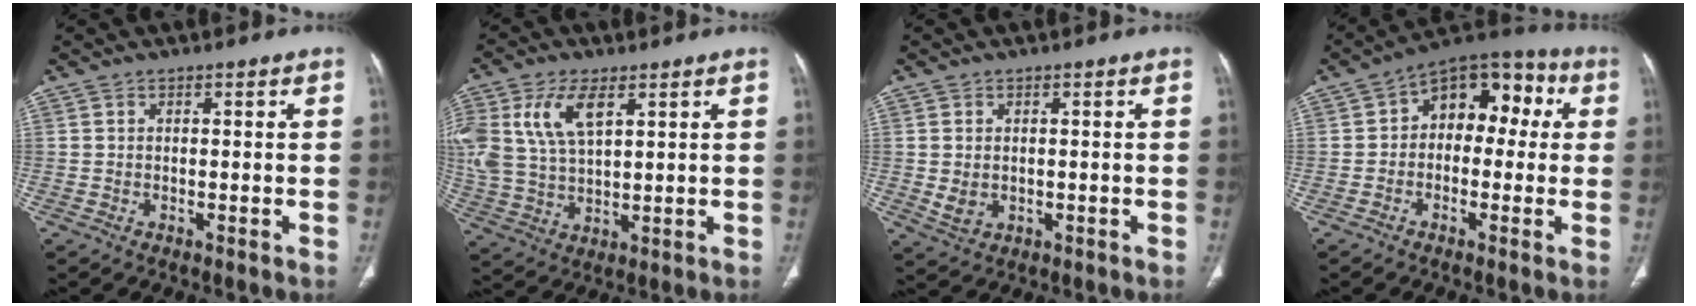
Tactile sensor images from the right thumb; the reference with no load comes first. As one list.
[{"total": 13.5, "force": [5.4, 7.2, 10.2], "torque": [-0.222, -0.007, 0.111]}, {"total": 3.4, "force": [0.0, 2.6, 2.2], "torque": [-0.040, -0.004, 0.010]}, {"total": 12.5, "force": [1.7, 8.3, 9.1], "torque": [-0.072, 0.042, 0.007]}]